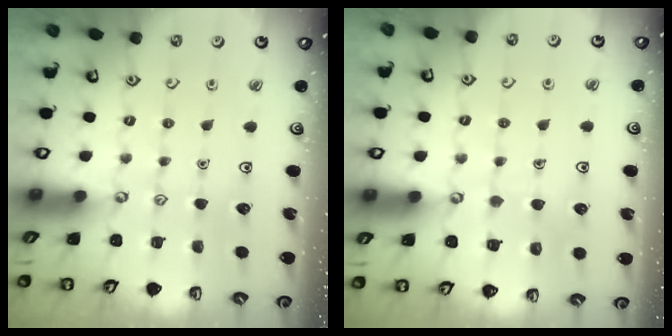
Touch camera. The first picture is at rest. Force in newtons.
{"total": 4.3, "press": 4.3, "slide": 0.4}